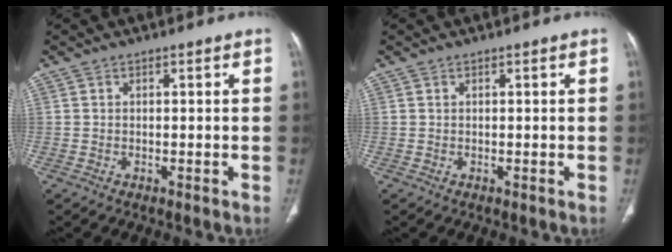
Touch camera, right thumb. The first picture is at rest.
{"total": 0.0}